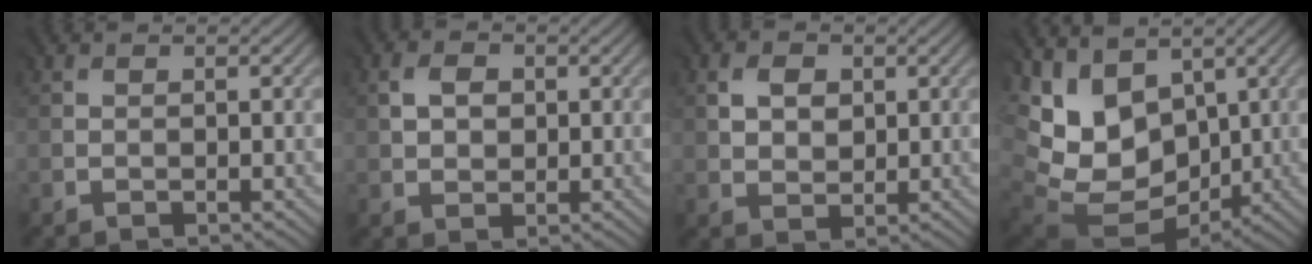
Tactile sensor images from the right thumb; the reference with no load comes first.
{"total": 2.9, "force": [1.0, 2.3, 1.5], "torque": [-0.030, 0.002, 0.015]}
{"total": 3.3, "force": [1.4, 2.5, 1.7], "torque": [-0.033, 0.002, 0.024]}
{"total": 12.4, "force": [2.9, 9.6, 7.3], "torque": [-0.193, -0.011, 0.077]}